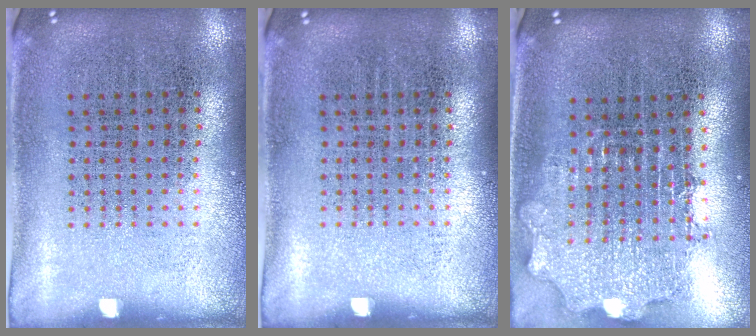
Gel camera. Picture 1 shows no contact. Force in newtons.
{"total": 0.0}
{"total": 2.0, "press": 1.6, "slide": 1.2}